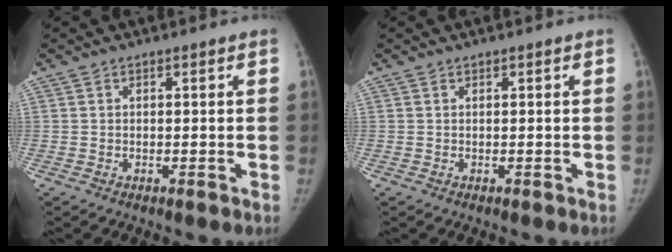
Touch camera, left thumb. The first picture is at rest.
{"total": 0.0}